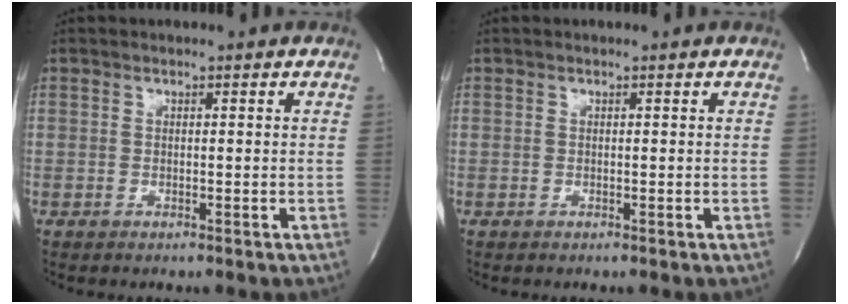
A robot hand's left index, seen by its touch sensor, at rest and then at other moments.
{"total": 0.0}